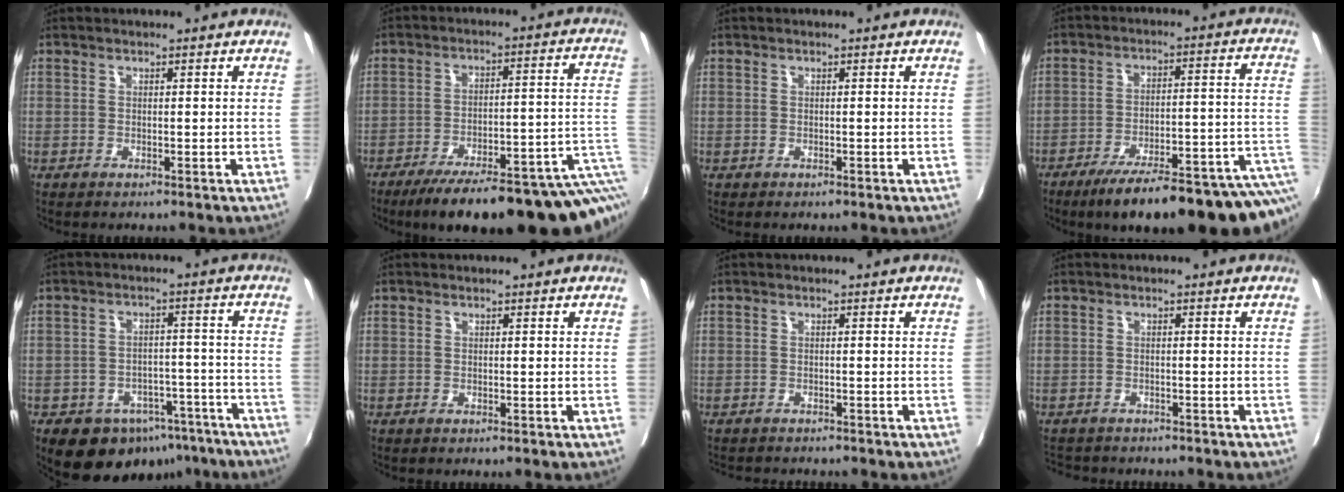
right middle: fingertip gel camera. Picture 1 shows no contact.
{"total": 21.9, "force": [-14.0, 4.1, 16.3], "torque": [-0.210, -0.027, -0.185]}
{"total": 0.0}
{"total": 21.1, "force": [-13.4, 3.3, 16.0], "torque": [-0.208, -0.035, -0.182]}
{"total": 14.7, "force": [-9.7, 9.3, 5.9], "torque": [-0.110, 0.023, -0.103]}
{"total": 0.0}
{"total": 2.8, "force": [-2.7, 0.7, 0.6], "torque": [-0.020, -0.014, -0.043]}
{"total": 5.0, "force": [-4.5, 1.7, 1.1], "torque": [-0.034, -0.013, -0.072]}